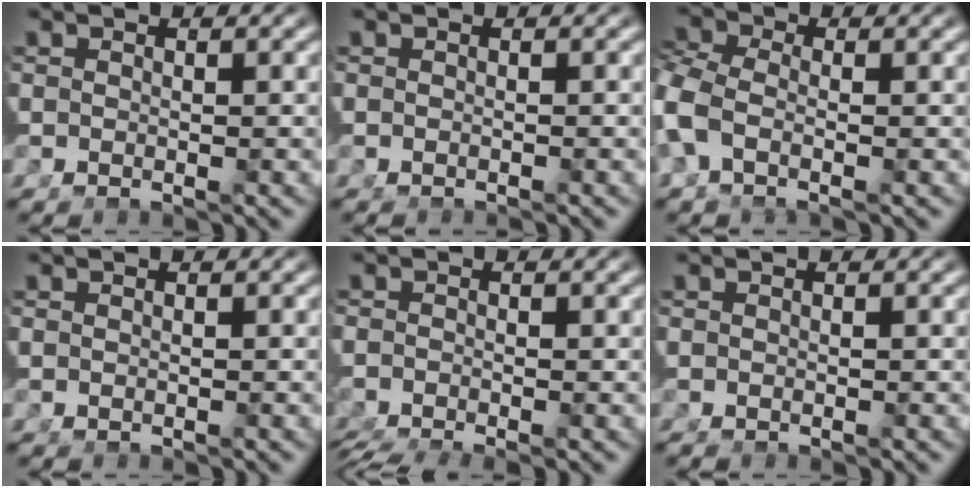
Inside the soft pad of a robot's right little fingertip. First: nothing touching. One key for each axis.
{"total": 0.7, "fx": -0.6, "fy": 0.2, "fz": 0.0, "tx": -0.007, "ty": -0.002, "tz": -0.010}
{"total": 4.0, "fx": -0.7, "fy": 2.6, "fz": 2.9, "tx": -0.084, "ty": -0.012, "tz": -0.009}
{"total": 0.5, "fx": -0.2, "fy": 0.5, "fz": 0.1, "tx": -0.007, "ty": -0.002, "tz": -0.004}
{"total": 4.3, "fx": -3.3, "fy": 2.0, "fz": 1.8, "tx": -0.036, "ty": -0.018, "tz": -0.047}
{"total": 0.7, "fx": -0.5, "fy": 0.5, "fz": 0.1, "tx": -0.010, "ty": -0.004, "tz": -0.008}